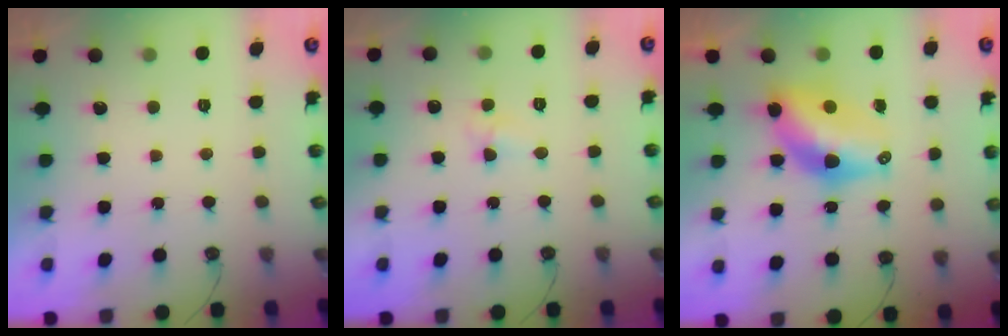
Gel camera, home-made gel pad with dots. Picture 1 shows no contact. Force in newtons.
{"total": 4.7, "press": 4.7, "slide": 0.7}
{"total": 10.4, "press": 10.4, "slide": 0.8}